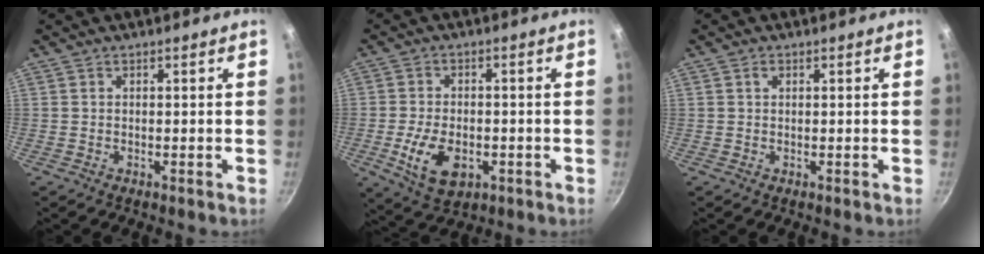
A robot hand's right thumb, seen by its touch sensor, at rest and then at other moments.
{"total": 9.8, "force": [-2.8, 6.0, 7.2], "torque": [-0.125, 0.002, -0.040]}
{"total": 0.8, "force": [0.3, 0.6, 0.5], "torque": [-0.007, 0.004, 0.006]}